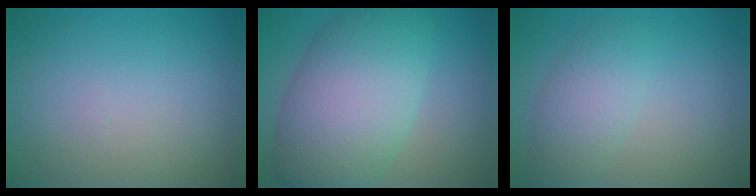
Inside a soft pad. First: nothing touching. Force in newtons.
{"total": 10.3, "press": 10.3, "slide": 0.5}
{"total": 3.5, "press": 3.4, "slide": 0.2}